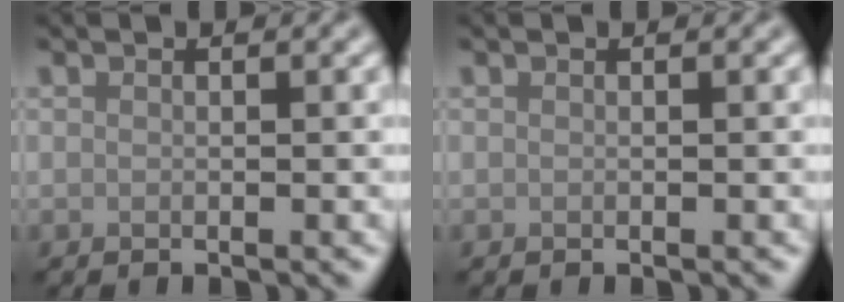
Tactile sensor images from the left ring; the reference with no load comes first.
{"total": 0.0}